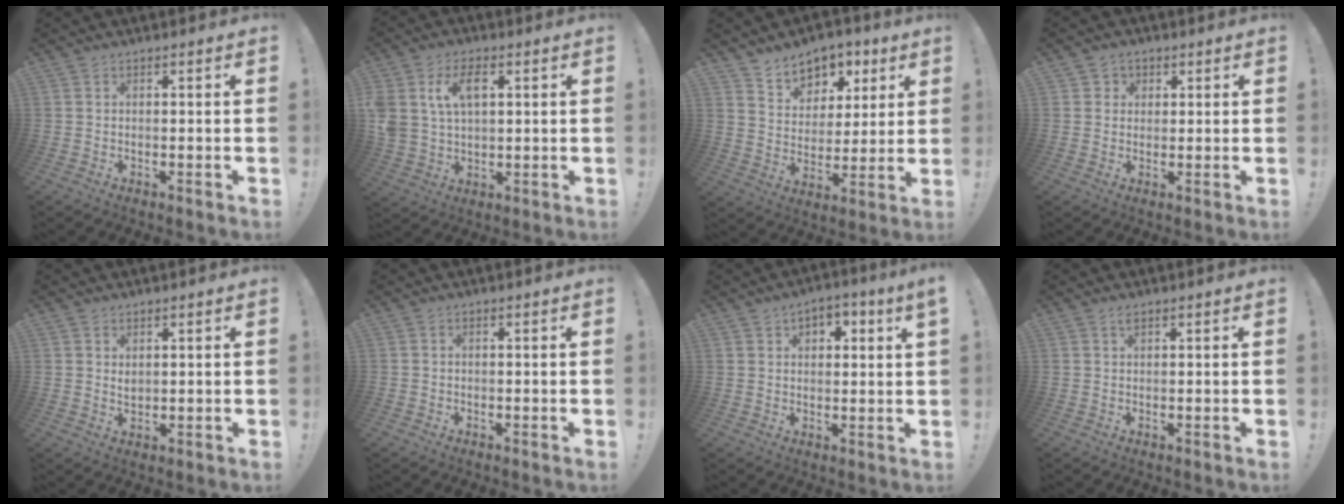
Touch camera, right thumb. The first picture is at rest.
{"total": 9.5, "force": [3.4, 6.1, 6.4], "torque": [-0.121, -0.002, 0.060]}
{"total": 9.9, "force": [6.6, 7.0, 2.2], "torque": [-0.026, -0.050, 0.127]}
{"total": 2.9, "force": [1.0, 2.7, 0.3], "torque": [0.000, -0.003, 0.016]}
{"total": 2.0, "force": [1.3, 1.3, 0.8], "torque": [-0.002, -0.011, 0.021]}
{"total": 0.6, "force": [-0.4, 0.4, -0.1], "torque": [0.002, 0.000, -0.007]}
{"total": 4.0, "force": [1.8, 2.2, 2.8], "torque": [-0.034, 0.001, 0.029]}
{"total": 0.5, "force": [0.4, 0.1, 0.3], "torque": [-0.005, 0.001, 0.007]}